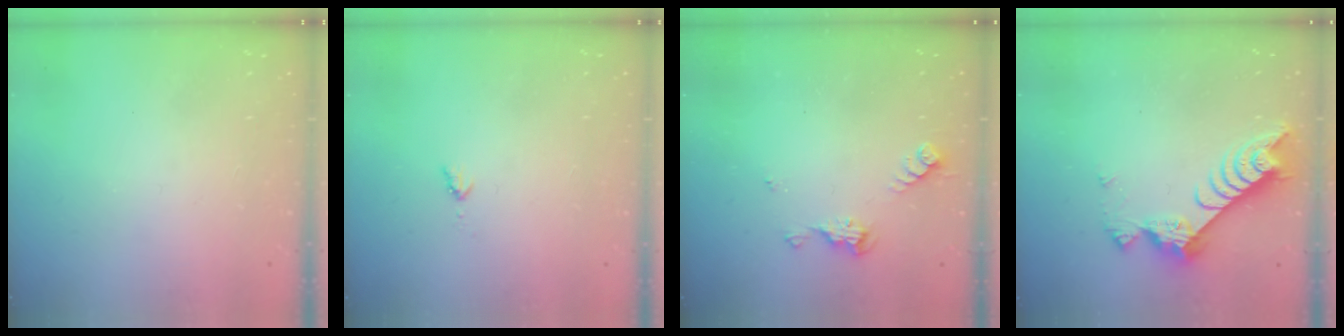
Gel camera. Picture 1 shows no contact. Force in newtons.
{"total": 2.8, "press": 2.8, "slide": 0.4}
{"total": 6.3, "press": 6.3, "slide": 0.5}
{"total": 9.5, "press": 9.4, "slide": 1.0}